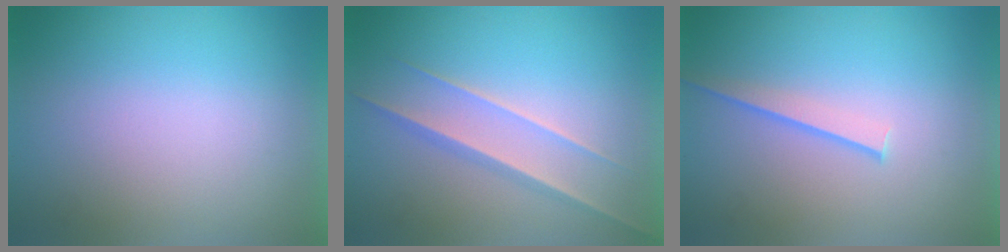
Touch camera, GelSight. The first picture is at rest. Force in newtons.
{"total": 1.5}
{"total": 1.1}